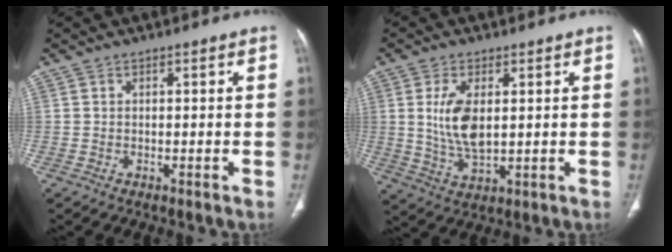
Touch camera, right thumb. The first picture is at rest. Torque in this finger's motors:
{"motor_torque": [-0.14, 0.37, 0.20, 0.60, -0.01]}